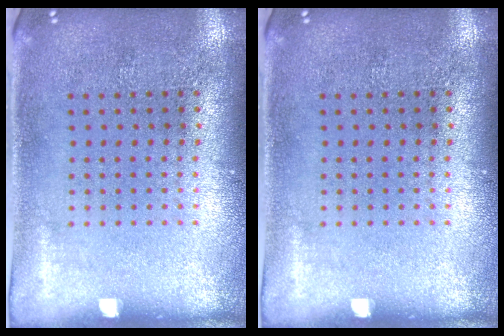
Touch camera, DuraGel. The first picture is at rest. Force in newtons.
{"total": 0.0}